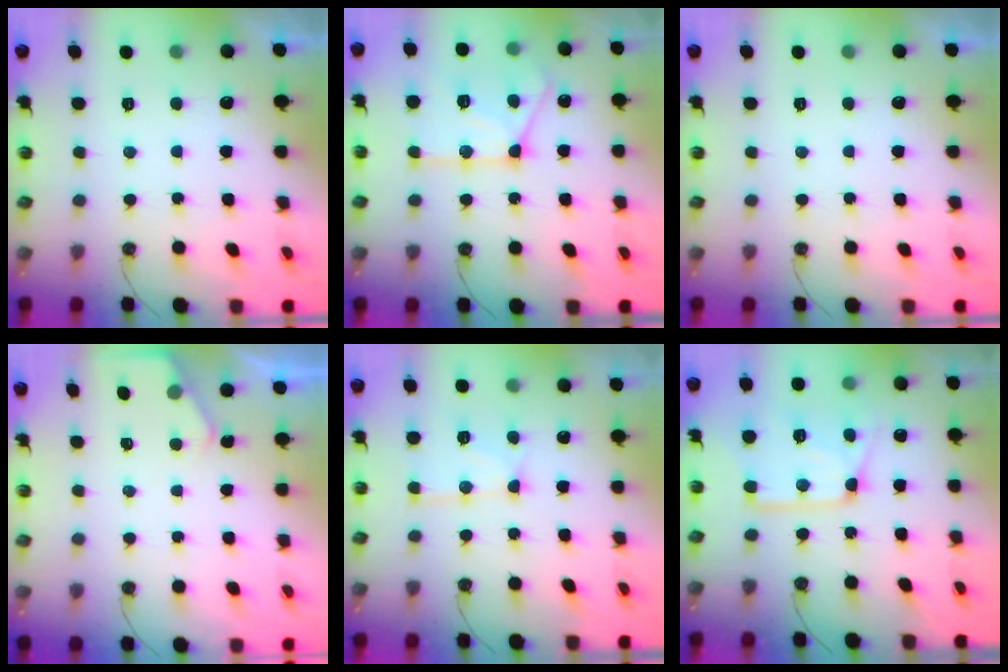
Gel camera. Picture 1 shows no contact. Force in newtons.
{"total": 17.1, "press": 17.0, "slide": 1.4}
{"total": 0.0}
{"total": 2.1, "press": 2.1, "slide": 0.4}
{"total": 13.8, "press": 13.7, "slide": 1.2}
{"total": 13.9, "press": 13.9, "slide": 0.9}